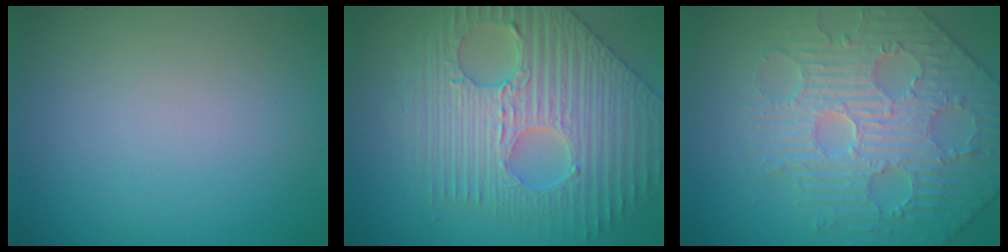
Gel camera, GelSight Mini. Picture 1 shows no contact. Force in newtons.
{"total": 7.7, "press": 6.4, "slide": 4.3}
{"total": 5.3, "press": 5.2, "slide": 1.2}